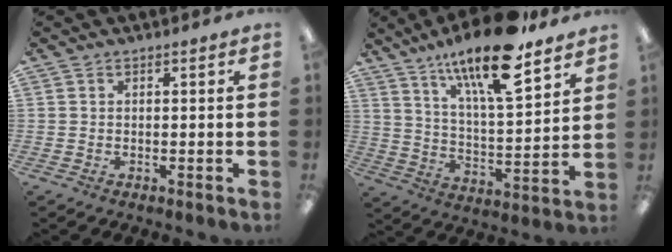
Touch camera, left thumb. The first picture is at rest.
{"total": 18.3, "force": [13.4, 4.5, 11.6], "torque": [-0.199, -0.083, 0.222]}